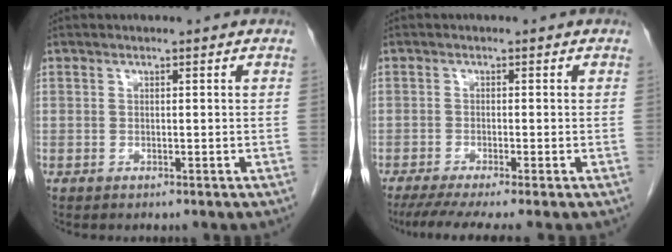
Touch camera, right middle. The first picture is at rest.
{"total": 6.8, "force": [-5.3, -0.4, 4.1], "torque": [-0.059, -0.017, -0.088]}